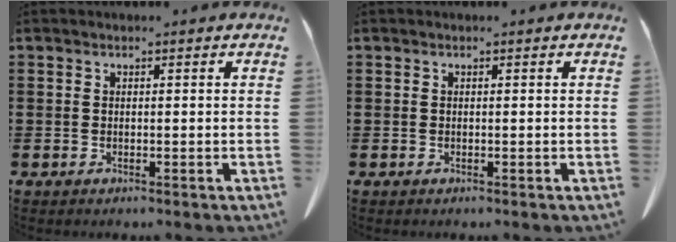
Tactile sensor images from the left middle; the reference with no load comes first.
{"total": 0.0}